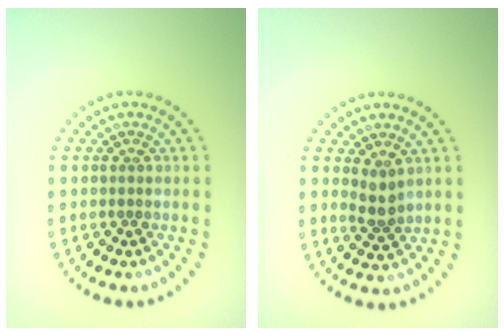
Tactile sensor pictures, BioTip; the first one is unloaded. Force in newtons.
{"total": 1.9, "press": 1.5, "slide": 1.1}